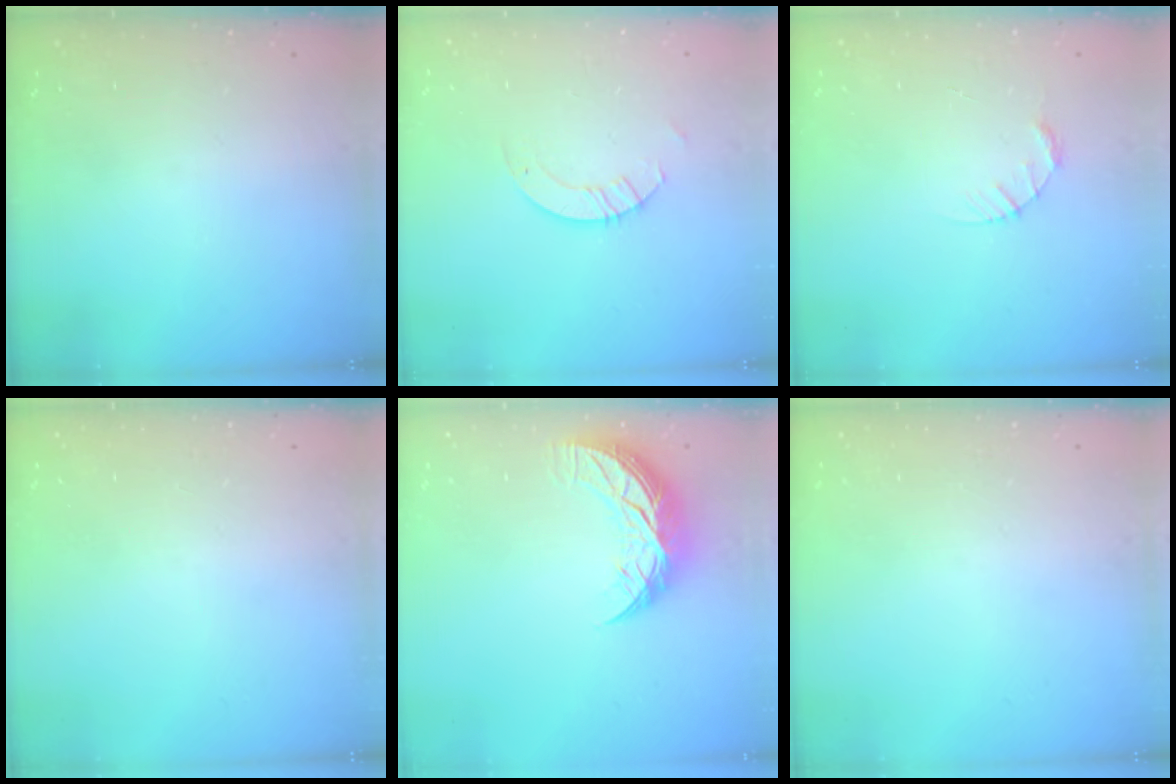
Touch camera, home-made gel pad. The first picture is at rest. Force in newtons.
{"total": 2.6, "press": 2.6, "slide": 0.2}
{"total": 3.4, "press": 3.4, "slide": 0.4}
{"total": 0.0}
{"total": 10.1, "press": 10.0, "slide": 0.9}
{"total": 0.0}